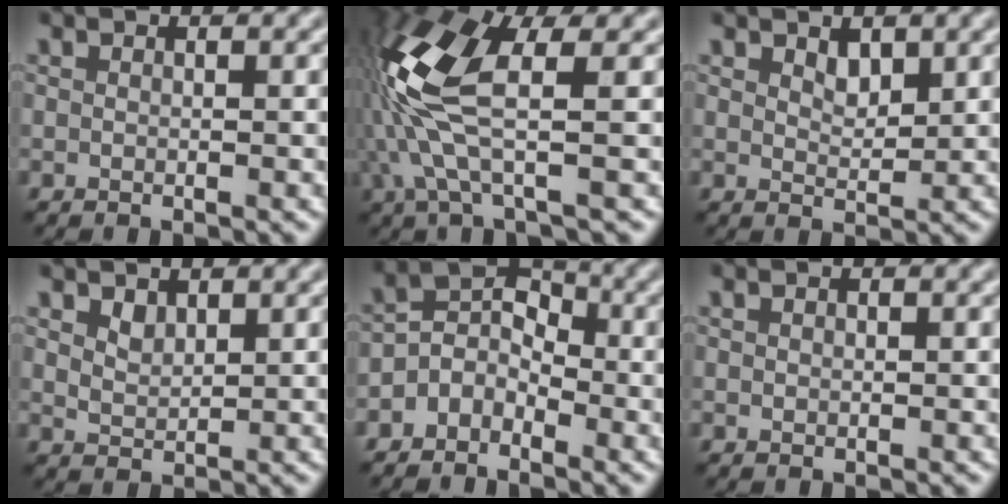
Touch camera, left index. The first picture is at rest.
{"total": 8.2, "force": [-0.4, 2.9, 7.6], "torque": [-0.198, 0.009, -0.019]}
{"total": 1.3, "force": [0.9, 0.6, 0.6], "torque": [-0.017, -0.008, 0.020]}
{"total": 1.2, "force": [0.9, 0.7, 0.4], "torque": [-0.018, -0.007, 0.025]}
{"total": 3.1, "force": [-2.0, 2.1, 1.1], "torque": [-0.019, 0.010, -0.047]}
{"total": 0.0}